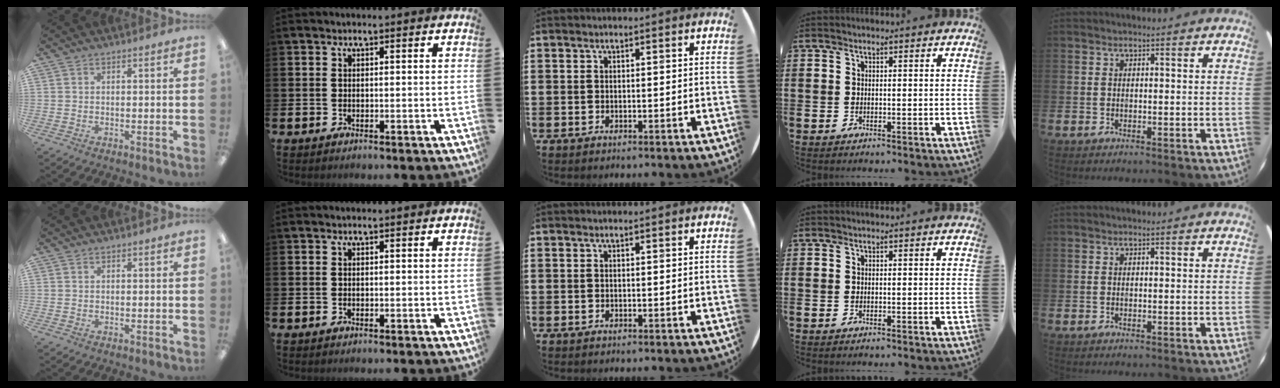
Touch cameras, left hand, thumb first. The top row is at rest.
{}